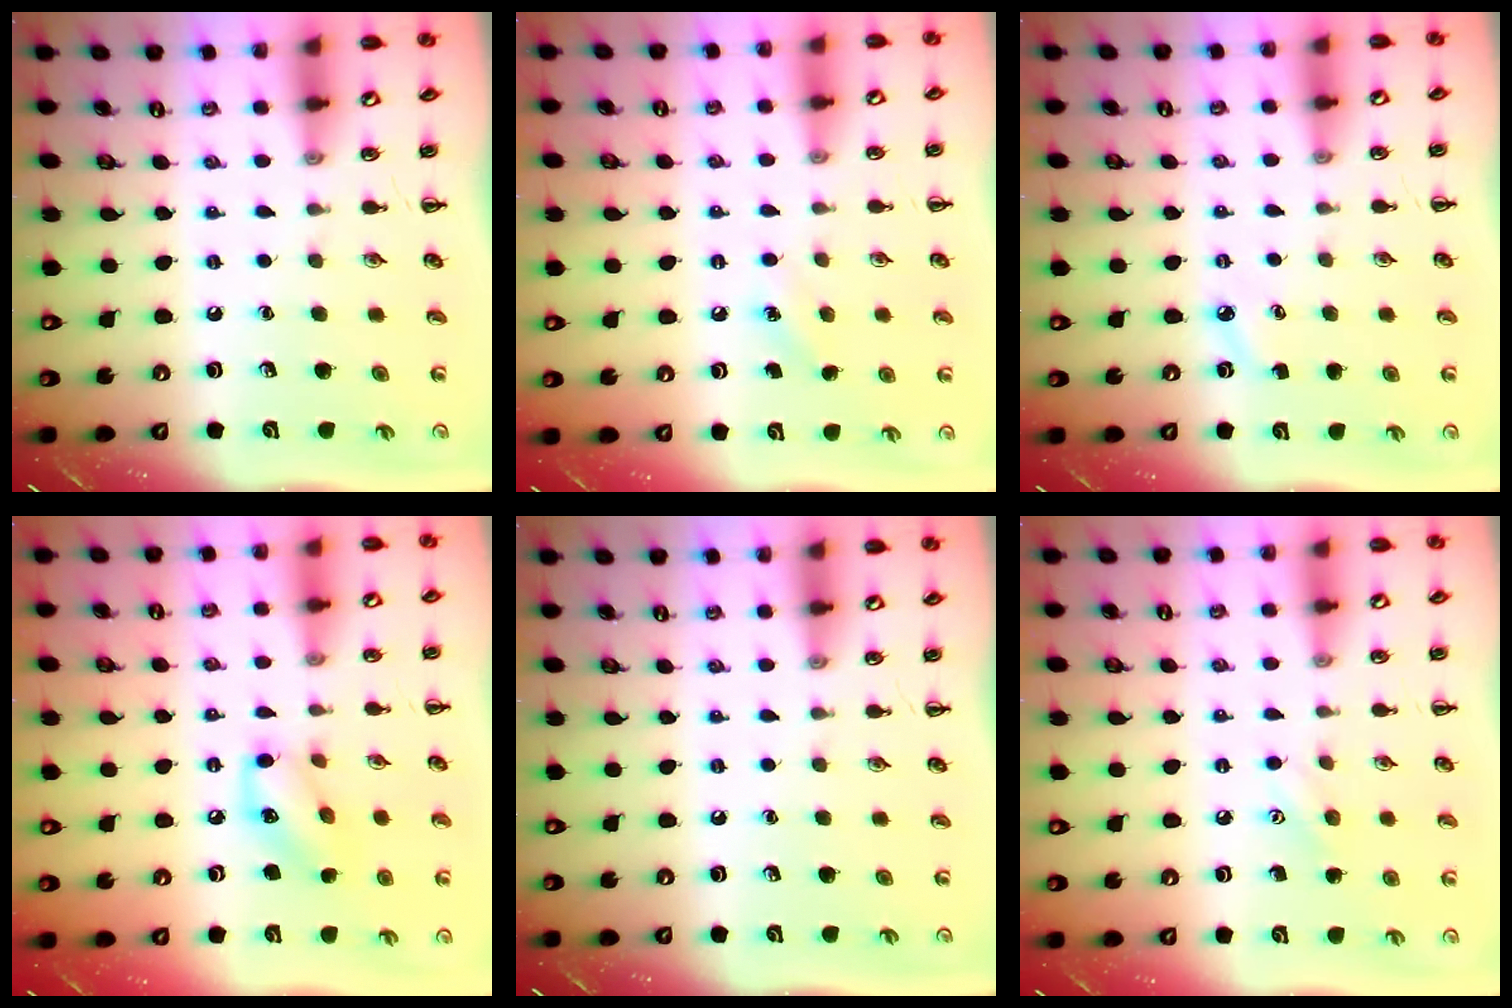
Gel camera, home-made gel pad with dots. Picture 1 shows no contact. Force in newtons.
{"total": 6.4, "press": 6.1, "slide": 1.8}
{"total": 3.4, "press": 3.1, "slide": 1.2}
{"total": 9.9, "press": 9.9, "slide": 0.3}
{"total": 0.0}
{"total": 6.2, "press": 6.1, "slide": 1.2}